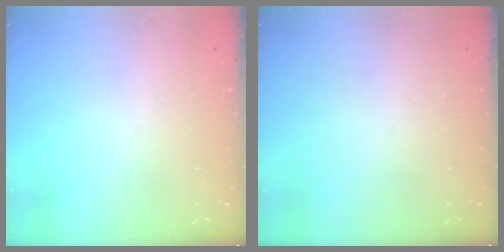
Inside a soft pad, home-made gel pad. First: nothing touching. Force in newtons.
{"total": 0.0}